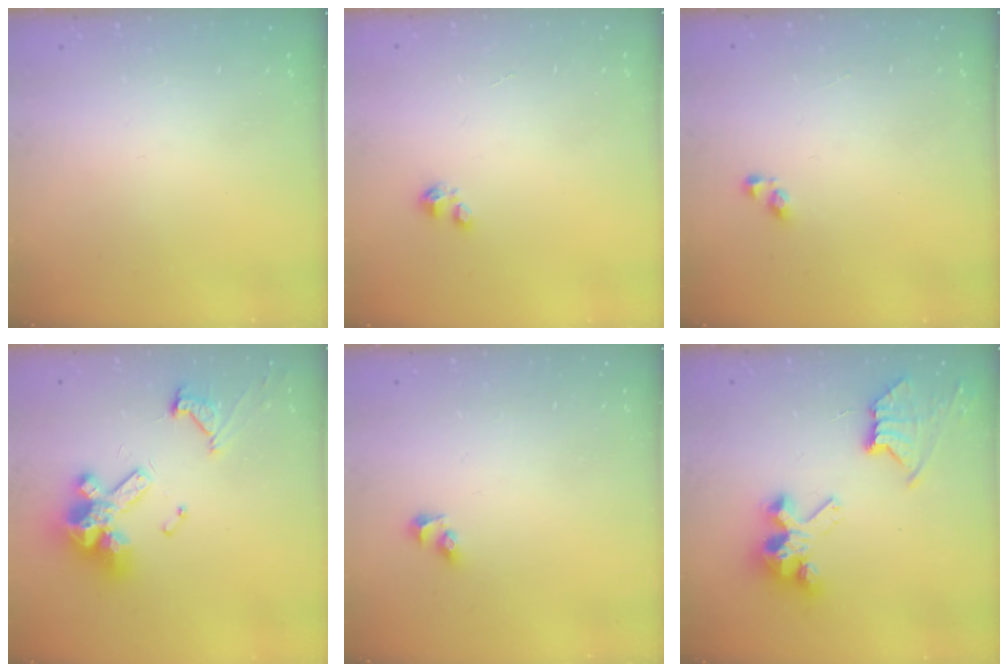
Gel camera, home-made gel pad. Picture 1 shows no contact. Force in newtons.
{"total": 1.6, "press": 1.6, "slide": 0.2}
{"total": 3.2, "press": 3.2, "slide": 0.2}
{"total": 14.5, "press": 14.4, "slide": 1.4}
{"total": 2.8, "press": 2.5, "slide": 1.2}
{"total": 10.5, "press": 10.4, "slide": 1.2}